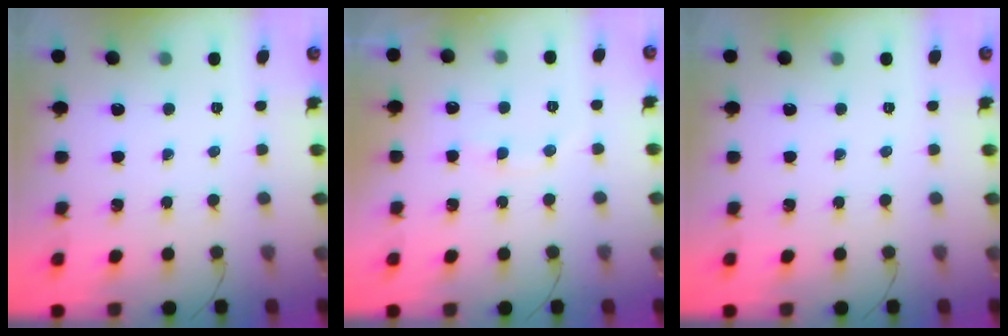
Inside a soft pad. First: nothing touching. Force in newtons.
{"total": 6.7, "press": 6.6, "slide": 1.2}
{"total": 0.0}